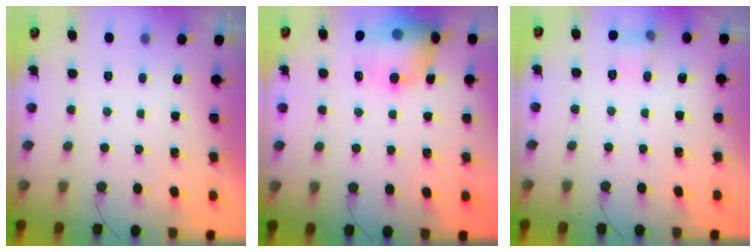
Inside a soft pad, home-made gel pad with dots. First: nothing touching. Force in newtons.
{"total": 15.8, "press": 15.3, "slide": 3.7}
{"total": 7.0, "press": 6.7, "slide": 1.9}